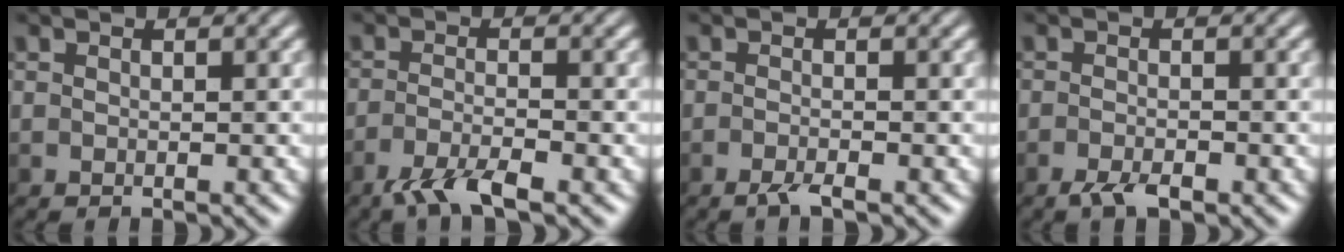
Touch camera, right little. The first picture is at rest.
{"total": 3.7, "force": [-2.5, 0.7, 2.6], "torque": [-0.055, -0.004, -0.057]}
{"total": 1.5, "force": [-1.0, 0.3, 1.1], "torque": [-0.019, -0.003, -0.022]}
{"total": 2.0, "force": [-1.3, 0.6, 1.4], "torque": [-0.031, -0.004, -0.026]}